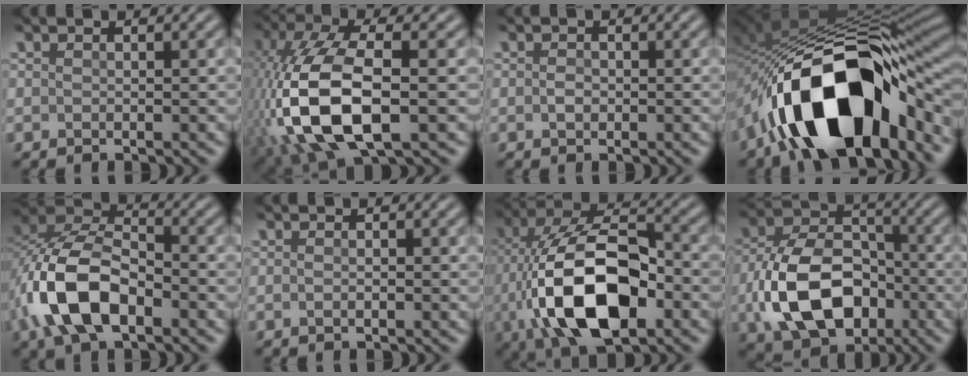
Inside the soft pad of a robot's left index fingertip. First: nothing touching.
{"total": 12.1, "force": [-2.7, 5.9, 10.2], "torque": [-0.232, -0.002, -0.054]}
{"total": 0.8, "force": [-0.1, 0.6, 0.5], "torque": [-0.012, 0.001, -0.003]}
{"total": 16.6, "force": [-7.2, 7.9, 12.7], "torque": [-0.197, -0.001, -0.123]}
{"total": 9.6, "force": [-3.6, 5.3, 7.1], "torque": [-0.153, 0.010, -0.081]}
{"total": 0.6, "force": [-0.1, 0.2, 0.5], "torque": [-0.010, 0.000, -0.003]}
{"total": 13.6, "force": [-3.5, 7.0, 11.1], "torque": [-0.213, -0.004, -0.070]}
{"total": 11.0, "force": [-3.2, 7.3, 7.5], "torque": [-0.154, -0.005, -0.061]}